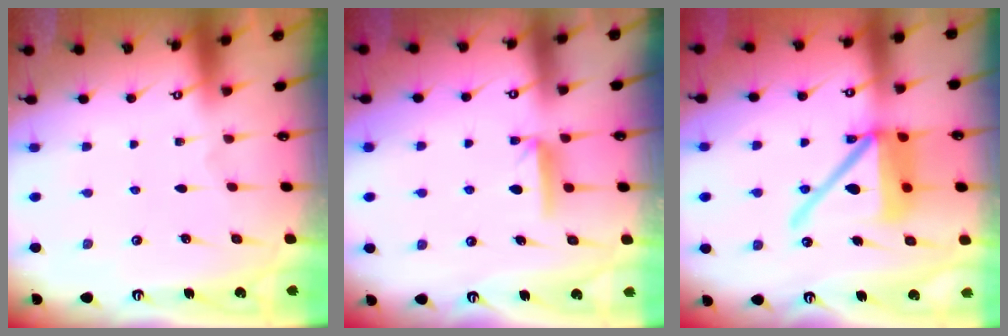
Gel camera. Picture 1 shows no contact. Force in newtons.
{"total": 6.8, "press": 6.8, "slide": 0.3}
{"total": 16.4, "press": 16.2, "slide": 2.3}